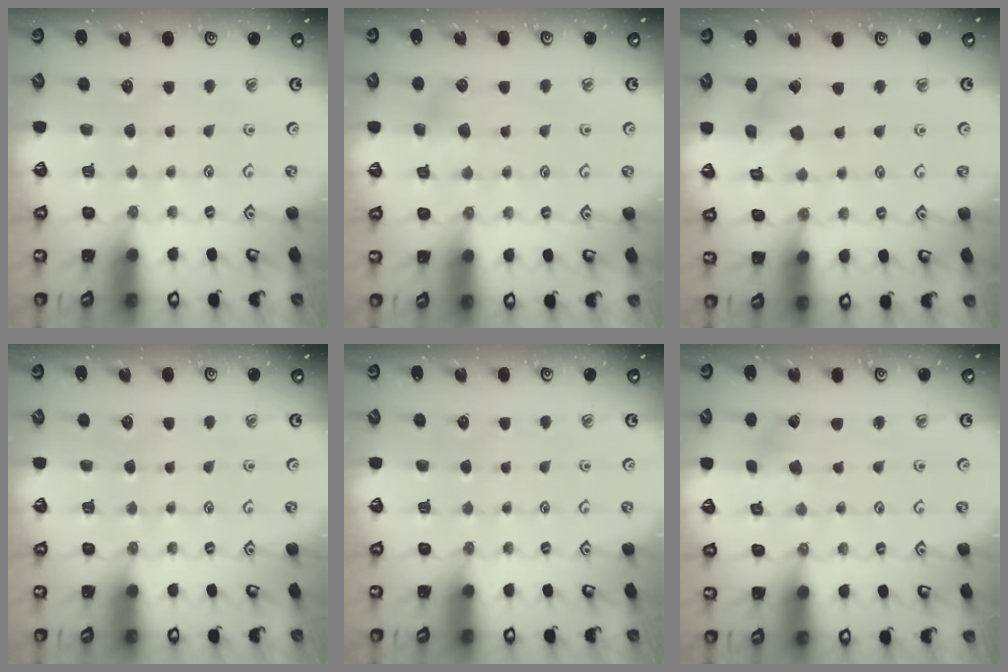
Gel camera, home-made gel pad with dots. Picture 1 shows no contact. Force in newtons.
{"total": 5.4, "press": 5.3, "slide": 0.4}
{"total": 6.2, "press": 6.2, "slide": 0.4}
{"total": 0.0}
{"total": 0.0}
{"total": 1.6, "press": 1.5, "slide": 0.2}